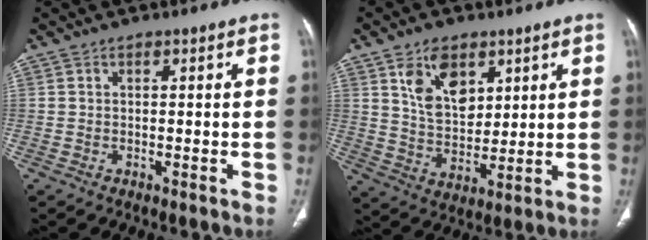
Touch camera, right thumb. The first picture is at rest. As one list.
[{"total": 10.9, "force": [5.2, 6.7, 6.8], "torque": [-0.090, -0.030, 0.102]}]